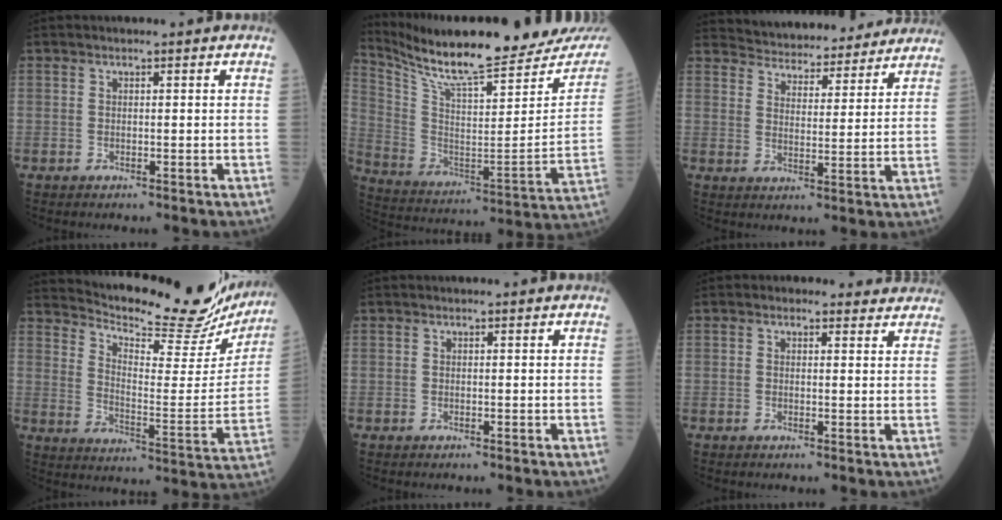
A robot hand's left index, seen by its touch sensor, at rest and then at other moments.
{"total": 27.4, "force": [24.5, 2.8, 11.9], "torque": [-0.218, -0.085, 0.355]}
{"total": 17.4, "force": [16.6, 3.8, 3.7], "torque": [-0.043, 0.009, 0.215]}
{"total": 23.5, "force": [21.8, 4.1, 8.0], "torque": [-0.126, -0.066, 0.284]}
{"total": 0.0}
{"total": 2.9, "force": [2.5, 1.5, 0.3], "torque": [0.002, 0.002, 0.015]}